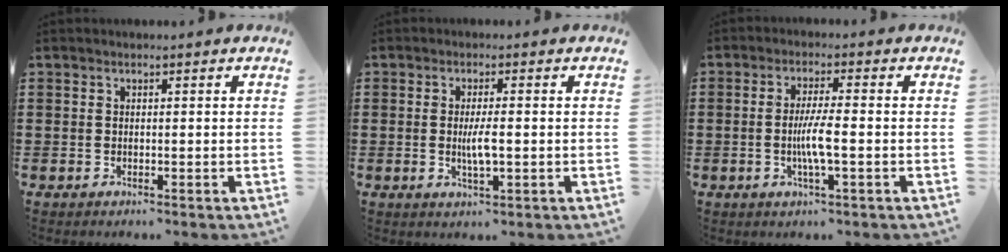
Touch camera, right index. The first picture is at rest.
{"total": 3.7, "force": [-0.3, 0.6, 3.6], "torque": [-0.078, -0.007, -0.009]}
{"total": 4.9, "force": [-0.8, 0.4, 4.8], "torque": [-0.091, -0.004, -0.018]}